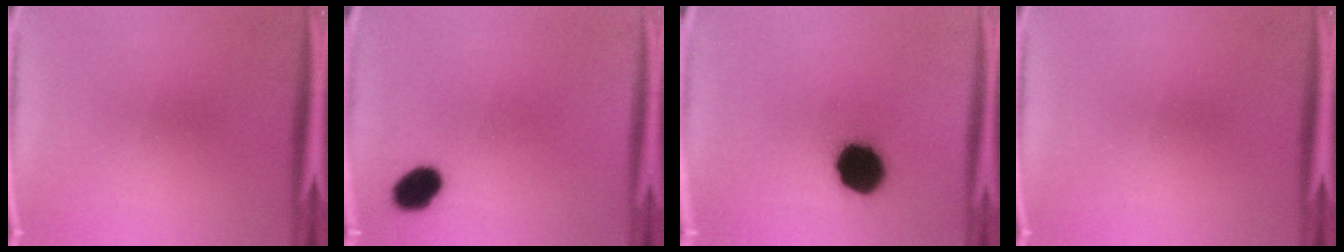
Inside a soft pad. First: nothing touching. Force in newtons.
{"total": 6.6}
{"total": 14.1}
{"total": 0.0}